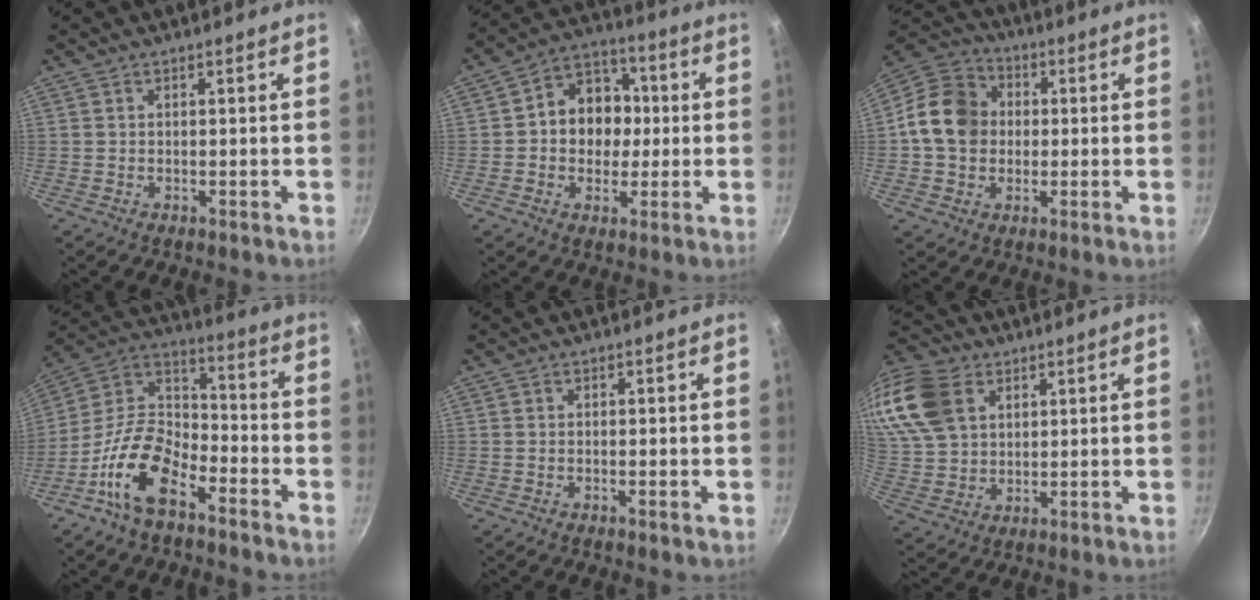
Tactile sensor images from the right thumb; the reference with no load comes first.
{"total": 12.0, "force": [0.3, 10.0, 6.6], "torque": [-0.053, 0.021, -0.012]}
{"total": 13.0, "force": [0.3, 11.1, 6.9], "torque": [-0.096, 0.025, -0.015]}
{"total": 15.5, "force": [-8.7, 7.9, 10.2], "torque": [-0.180, 0.076, -0.187]}
{"total": 0.8, "force": [-0.3, 0.1, 0.7], "torque": [-0.016, 0.000, -0.006]}
{"total": 18.3, "force": [7.3, 13.0, 10.6], "torque": [-0.223, 0.004, 0.145]}